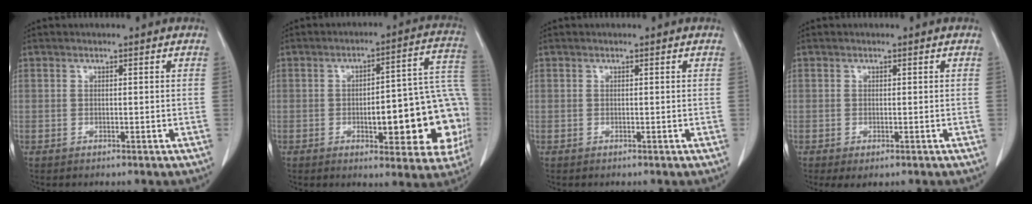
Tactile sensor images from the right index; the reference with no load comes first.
{"total": 19.4, "force": [-4.0, 5.3, 18.2], "torque": [-0.155, 0.046, -0.034]}
{"total": 0.0}
{"total": 2.1, "force": [-1.0, 0.8, 1.6], "torque": [-0.022, -0.004, -0.011]}